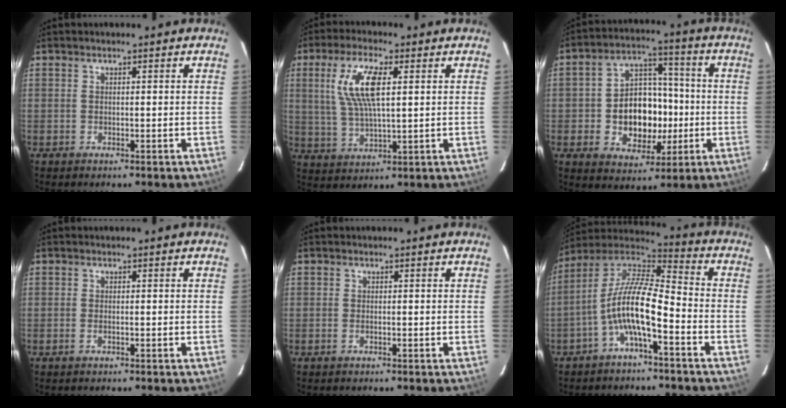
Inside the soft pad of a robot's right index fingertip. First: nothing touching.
{"total": 10.3, "force": [3.0, 3.3, 9.3], "torque": [-0.188, 0.006, 0.063]}
{"total": 13.3, "force": [-2.2, 10.1, 8.4], "torque": [-0.165, 0.024, -0.017]}
{"total": 1.0, "force": [-0.4, 0.4, 0.8], "torque": [-0.017, 0.000, -0.008]}
{"total": 0.7, "force": [-0.3, 0.3, 0.6], "torque": [-0.012, 0.001, -0.006]}
{"total": 12.5, "force": [-5.0, 3.4, 10.9], "torque": [-0.217, 0.007, -0.098]}